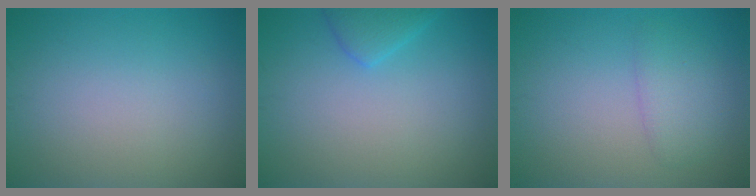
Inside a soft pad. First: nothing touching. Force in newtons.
{"total": 2.0, "press": 1.9, "slide": 0.2}
{"total": 2.2, "press": 2.2, "slide": 0.2}